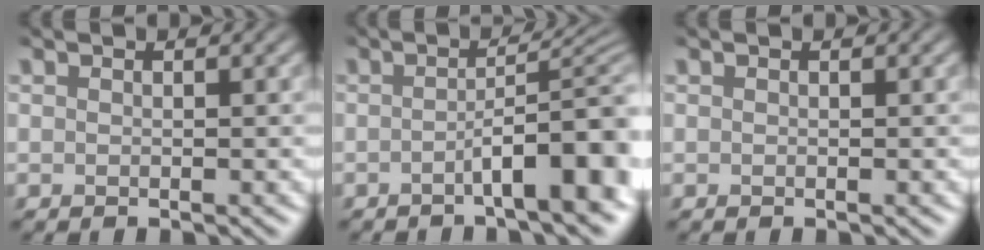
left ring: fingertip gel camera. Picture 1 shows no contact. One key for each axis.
{"total": 7.6, "fx": -2.3, "fy": 1.5, "fz": 7.1, "tx": -0.088, "ty": 0.013, "tz": -0.043}
{"total": 0.0}